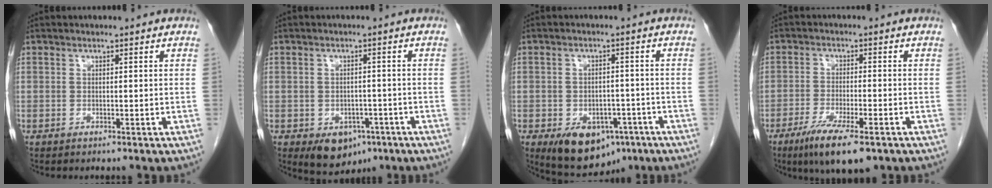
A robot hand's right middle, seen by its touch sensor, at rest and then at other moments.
{"total": 5.4, "force": [-2.7, 3.9, 2.5], "torque": [-0.032, 0.000, -0.030]}
{"total": 9.4, "force": [-5.0, 6.1, 5.0], "torque": [-0.073, 0.003, -0.065]}
{"total": 8.9, "force": [-5.7, 1.6, 6.6], "torque": [-0.114, -0.022, -0.090]}